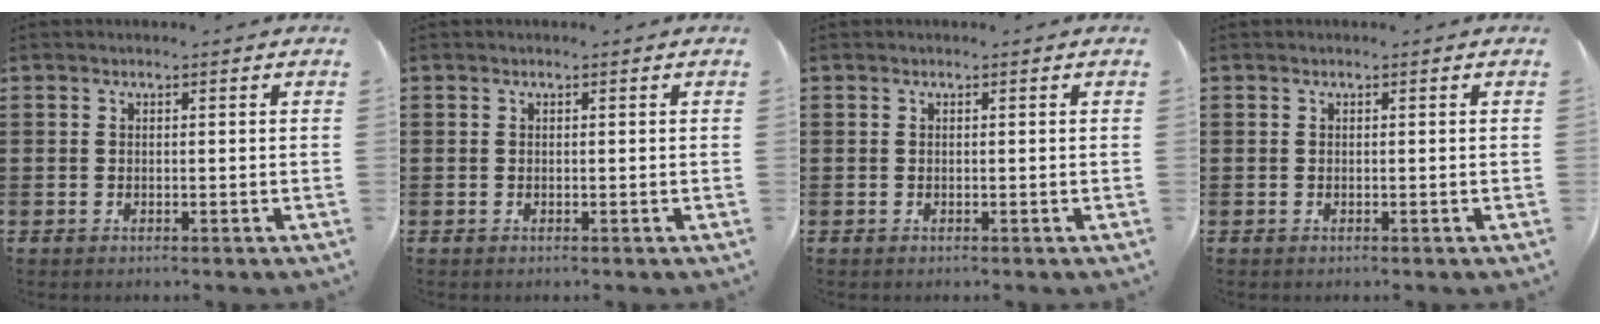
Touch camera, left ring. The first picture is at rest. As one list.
[{"total": 0.0}, {"total": 0.0}, {"total": 0.0}]